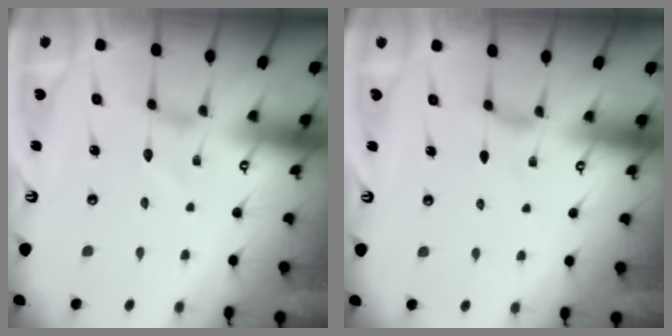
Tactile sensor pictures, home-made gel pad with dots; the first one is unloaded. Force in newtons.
{"total": 0.7, "press": 0.6, "slide": 0.3}